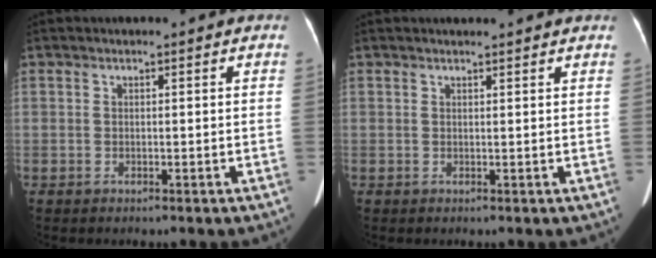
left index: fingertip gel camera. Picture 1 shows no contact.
{"total": 3.6, "force": [3.4, 0.2, 1.1], "torque": [-0.015, 0.017, 0.036]}